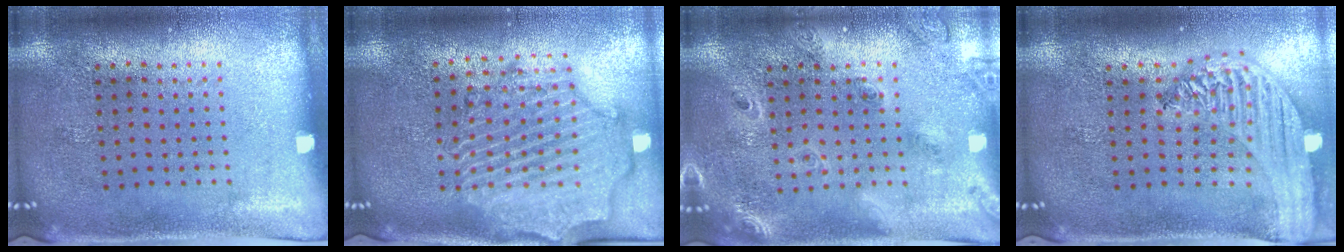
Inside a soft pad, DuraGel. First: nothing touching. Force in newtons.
{"total": 2.8, "press": 2.5, "slide": 1.3}
{"total": 1.7, "press": 1.6, "slide": 0.6}
{"total": 2.4, "press": 2.1, "slide": 1.2}